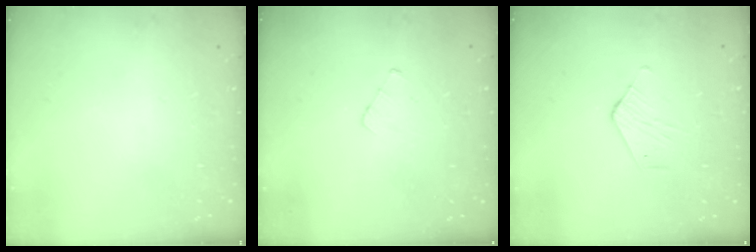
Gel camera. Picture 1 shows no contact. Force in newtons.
{"total": 2.7, "press": 2.7, "slide": 0.3}
{"total": 3.1, "press": 3.1, "slide": 0.3}